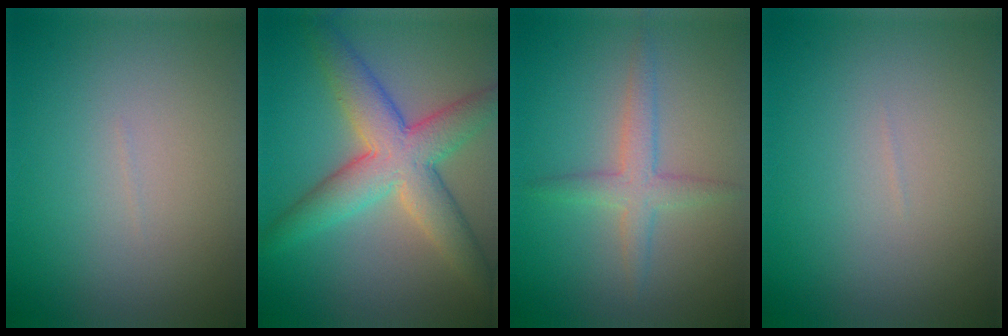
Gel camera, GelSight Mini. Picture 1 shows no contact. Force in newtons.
{"total": 7.5, "press": 7.5, "slide": 0.3}
{"total": 2.6, "press": 2.6, "slide": 0.1}
{"total": 0.0}